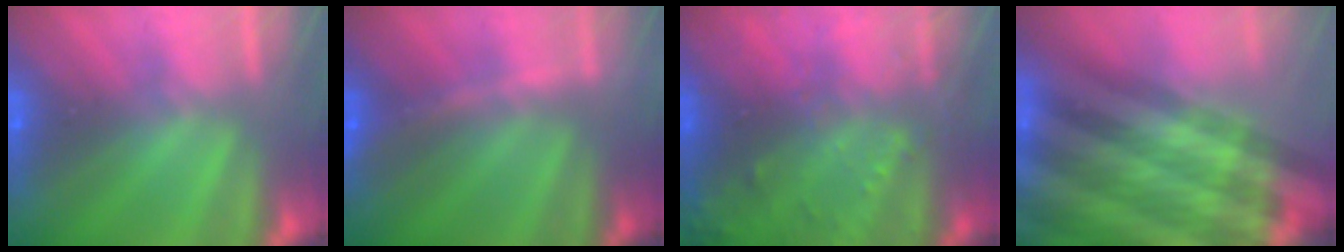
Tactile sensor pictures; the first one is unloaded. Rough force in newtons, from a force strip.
{"total": 3.3}
{"total": 8.4}
{"total": 7.4}